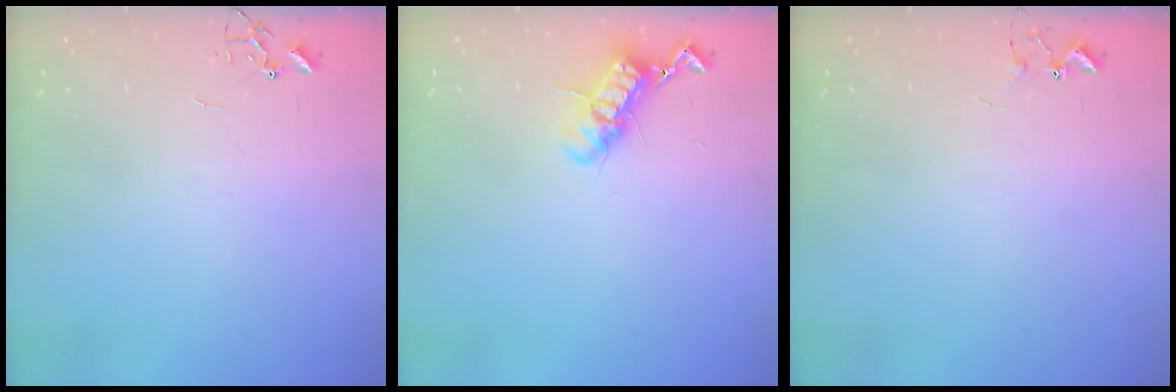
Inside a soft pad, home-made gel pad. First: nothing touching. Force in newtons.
{"total": 11.9, "press": 11.9, "slide": 0.8}
{"total": 5.8, "press": 5.7, "slide": 0.7}